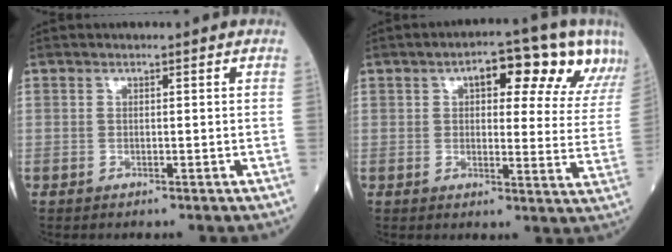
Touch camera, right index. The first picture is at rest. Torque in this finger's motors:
{"motor_torque": [0.77, 0.48, 0.26, 0.05]}